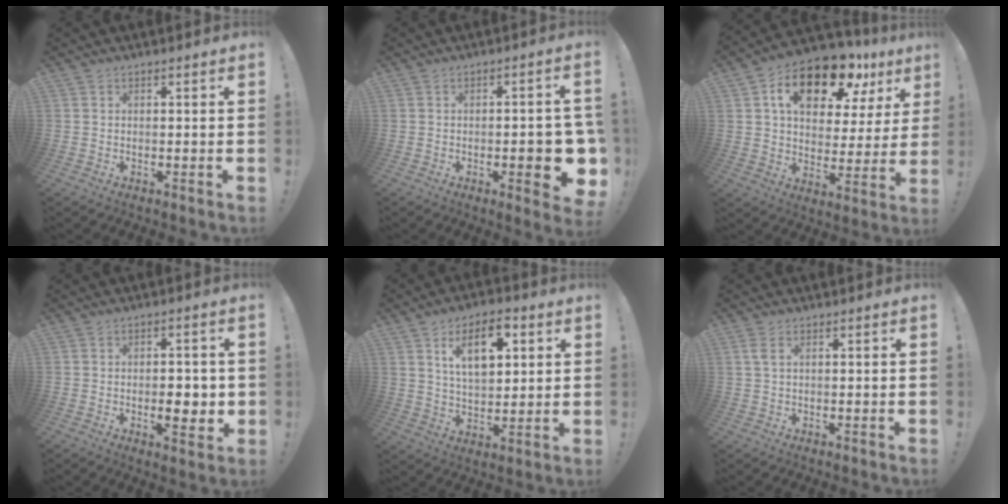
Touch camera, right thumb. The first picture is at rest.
{"total": 8.7, "force": [-2.3, 2.3, 8.1], "torque": [-0.099, 0.000, -0.033]}
{"total": 17.4, "force": [10.1, 8.8, 11.1], "torque": [-0.177, -0.054, 0.172]}
{"total": 6.3, "force": [-1.0, 3.0, 5.4], "torque": [-0.059, 0.000, -0.017]}
{"total": 12.4, "force": [5.3, 6.6, 9.0], "torque": [-0.142, -0.002, 0.093]}
{"total": 2.3, "force": [0.9, 0.7, 2.0], "torque": [-0.034, 0.000, 0.013]}